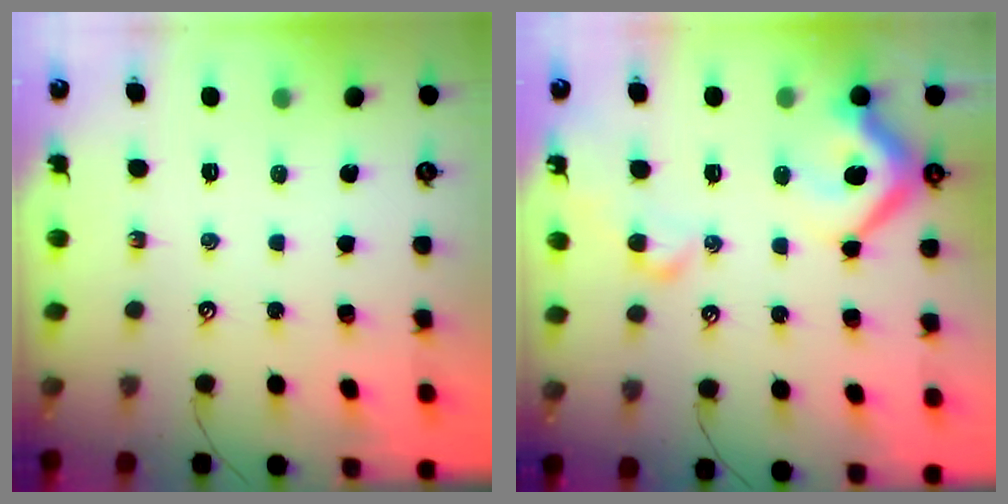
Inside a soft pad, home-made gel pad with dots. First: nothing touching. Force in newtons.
{"total": 14.3, "press": 14.2, "slide": 2.2}